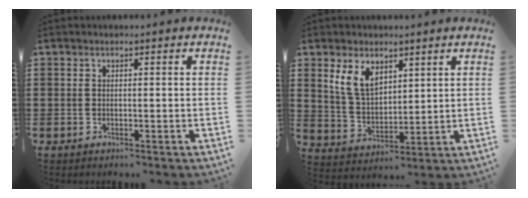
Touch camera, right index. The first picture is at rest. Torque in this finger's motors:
{"motor_torque": [0.58, 0.04, 0.49, 0.13]}